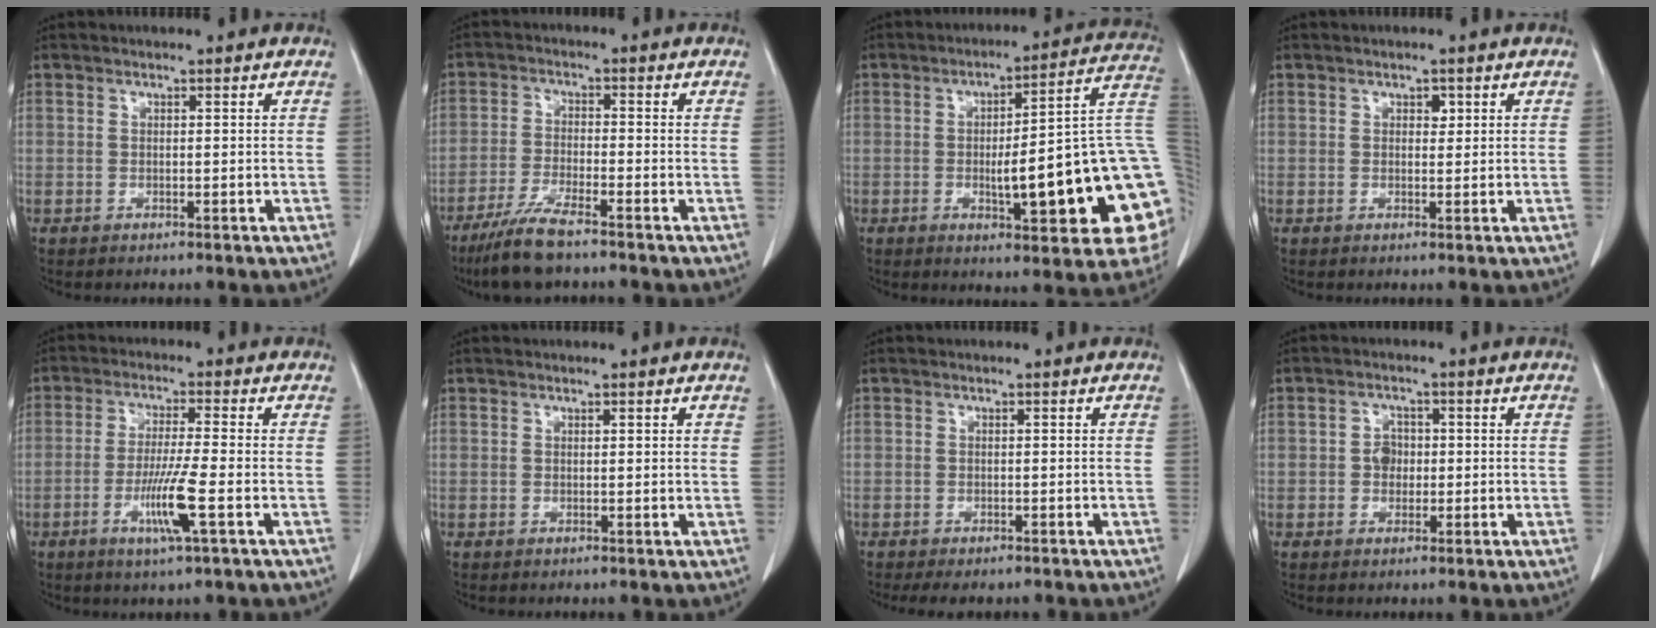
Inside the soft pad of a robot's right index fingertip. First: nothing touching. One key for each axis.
{"total": 7.6, "fx": -5.8, "fy": 0.6, "fz": 4.9, "tx": -0.102, "ty": -0.022, "tz": -0.106}
{"total": 22.4, "fx": -3.3, "fy": 3.2, "fz": 21.9, "tx": -0.203, "ty": 0.026, "tz": -0.038}
{"total": 1.1, "fx": 0.5, "fy": 0.7, "fz": 0.7, "tx": -0.010, "ty": 0.000, "tz": 0.008}
{"total": 7.5, "fx": -2.7, "fy": -0.7, "fz": 6.9, "tx": -0.133, "ty": -0.016, "tz": -0.053}
{"total": 0.6, "fx": 0.4, "fy": 0.1, "fz": 0.5, "tx": -0.012, "ty": 0.001, "tz": 0.007}
{"total": 4.4, "fx": -3.5, "fy": 1.7, "fz": 1.9, "tx": -0.021, "ty": -0.006, "tz": -0.042}
{"total": 2.6, "fx": -0.3, "fy": 2.1, "fz": 1.5, "tx": -0.022, "ty": 0.007, "tz": -0.007}